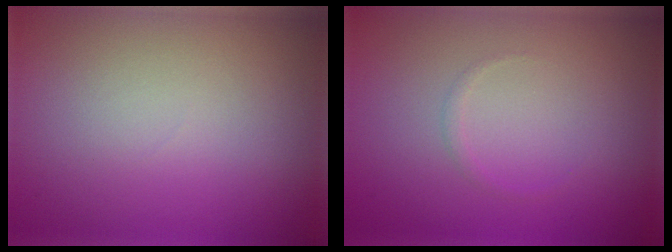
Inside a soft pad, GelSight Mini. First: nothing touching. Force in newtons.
{"total": 0.5, "press": 0.5, "slide": 0.0}